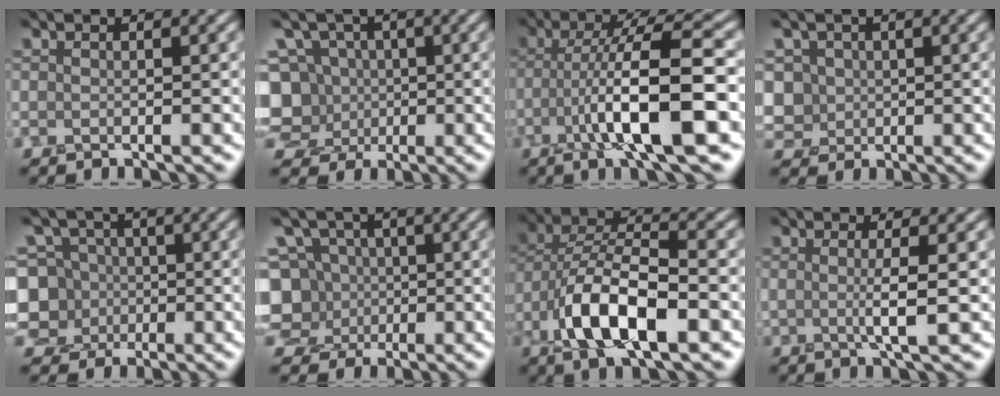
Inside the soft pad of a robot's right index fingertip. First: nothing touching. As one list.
[{"total": 7.7, "force": [0.8, 7.3, 2.3], "torque": [-0.060, 0.054, -0.023]}, {"total": 8.8, "force": [-2.5, 1.9, 8.2], "torque": [-0.140, 0.016, -0.045]}, {"total": 4.8, "force": [1.9, 4.2, 1.4], "torque": [-0.027, 0.021, 0.024]}, {"total": 6.4, "force": [0.1, 5.9, 2.4], "torque": [-0.044, 0.022, -0.026]}, {"total": 6.5, "force": [0.2, 6.1, 2.1], "torque": [-0.044, 0.035, -0.030]}, {"total": 8.4, "force": [-2.8, 4.0, 6.9], "torque": [-0.139, 0.010, -0.053]}, {"total": 2.0, "force": [0.3, 0.2, 2.0], "torque": [-0.034, -0.001, 0.002]}]